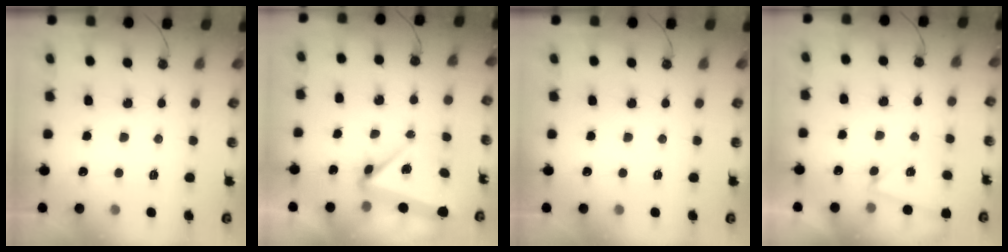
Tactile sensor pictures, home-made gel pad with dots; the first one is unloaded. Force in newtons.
{"total": 5.5, "press": 5.3, "slide": 1.4}
{"total": 0.0}
{"total": 3.2, "press": 2.7, "slide": 1.7}